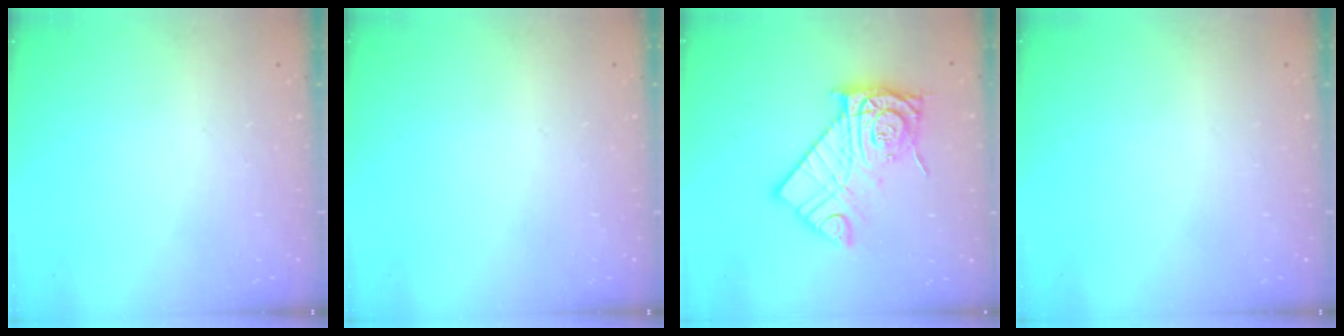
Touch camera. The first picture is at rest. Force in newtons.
{"total": 0.0}
{"total": 14.9, "press": 14.8, "slide": 1.1}
{"total": 0.0}